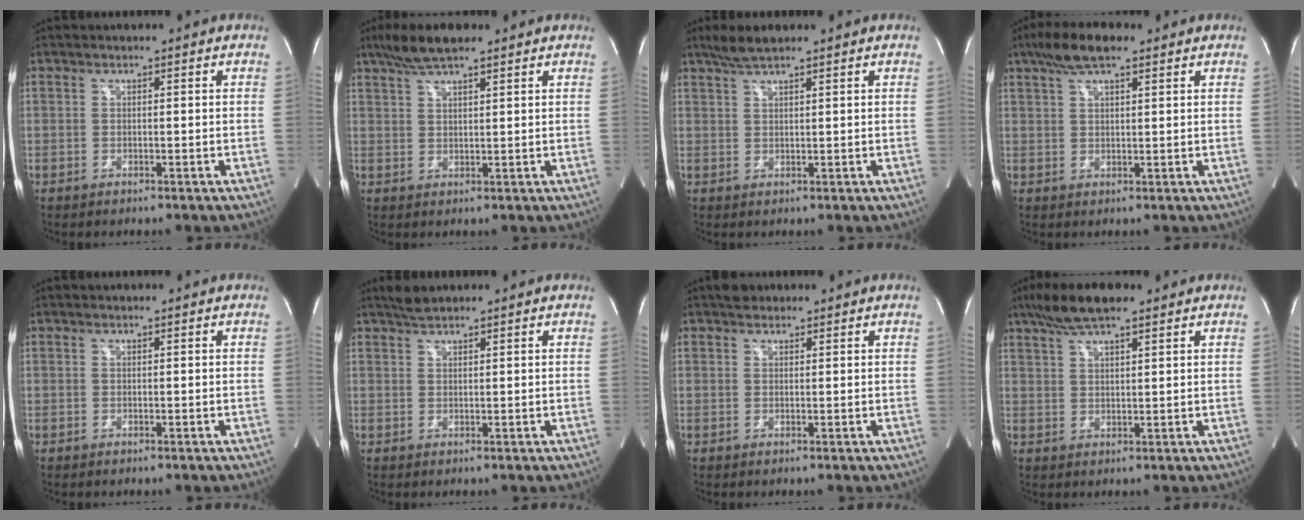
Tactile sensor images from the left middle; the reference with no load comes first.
{"total": 6.3, "force": [4.8, 1.1, 3.9], "torque": [-0.082, 0.019, 0.087]}
{"total": 3.6, "force": [2.9, 0.3, 2.0], "torque": [-0.049, 0.011, 0.059]}
{"total": 6.6, "force": [4.4, 1.7, 4.5], "torque": [-0.094, 0.021, 0.079]}
{"total": 0.0}
{"total": 2.0, "force": [1.9, 0.1, 0.7], "torque": [-0.019, 0.010, 0.038]}
{"total": 2.0, "force": [1.6, 1.2, 0.5], "torque": [-0.009, 0.016, 0.022]}
{"total": 7.7, "force": [5.7, 1.4, 5.0], "torque": [-0.098, 0.022, 0.100]}